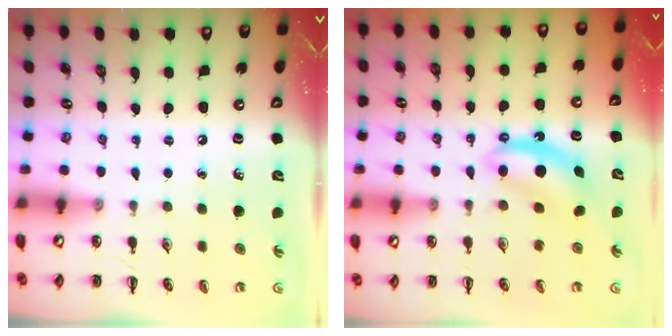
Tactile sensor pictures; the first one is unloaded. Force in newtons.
{"total": 7.6, "press": 7.5, "slide": 1.2}